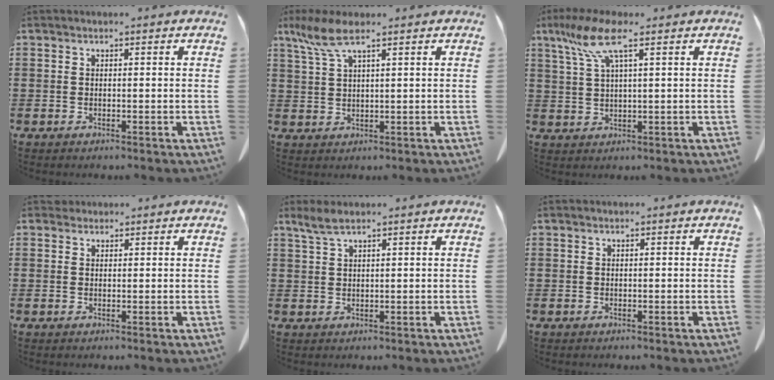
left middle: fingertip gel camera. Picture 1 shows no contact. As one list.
[{"total": 5.8, "force": [3.5, 1.2, 4.4], "torque": [-0.110, -0.006, 0.060]}, {"total": 7.2, "force": [3.9, 1.1, 6.0], "torque": [-0.143, 0.000, 0.063]}, {"total": 1.2, "force": [1.1, 0.6, 0.0], "torque": [-0.004, 0.002, 0.022]}, {"total": 2.7, "force": [1.9, 0.5, 1.9], "torque": [-0.041, 0.002, 0.035]}, {"total": 0.0}]